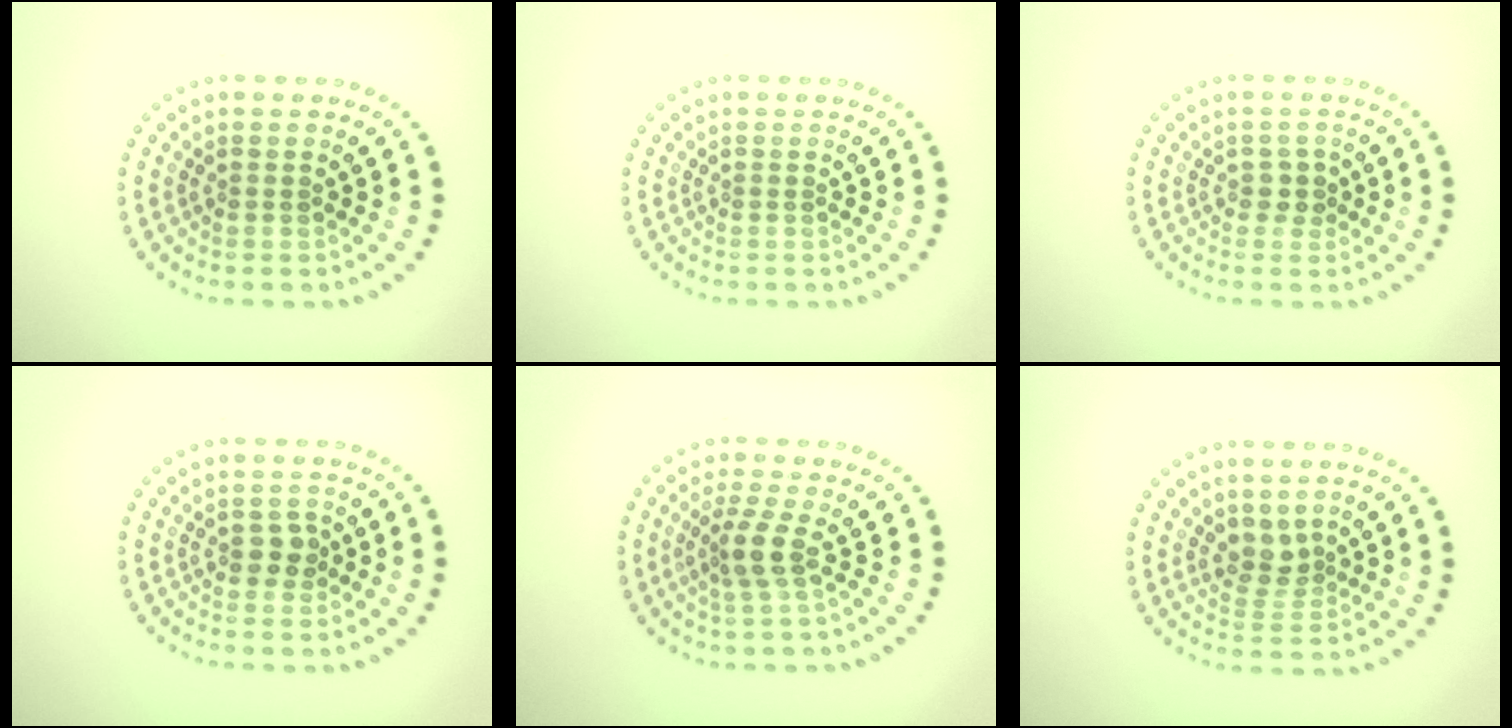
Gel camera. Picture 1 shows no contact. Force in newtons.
{"total": 0.0}
{"total": 1.4, "press": 1.3, "slide": 0.7}
{"total": 1.9, "press": 1.8, "slide": 0.3}
{"total": 2.8, "press": 2.1, "slide": 1.8}
{"total": 2.3, "press": 1.7, "slide": 1.5}